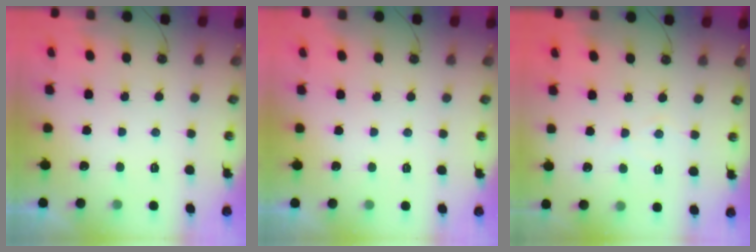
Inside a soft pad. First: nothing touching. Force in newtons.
{"total": 0.0}
{"total": 4.3, "press": 4.2, "slide": 0.6}